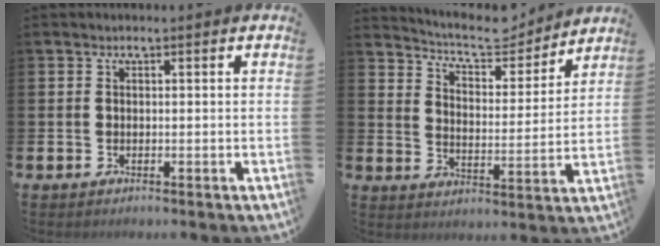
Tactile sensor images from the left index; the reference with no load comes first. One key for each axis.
{"total": 7.5, "fx": 7.0, "fy": 1.9, "fz": 1.8, "tx": -0.055, "ty": -0.052, "tz": 0.119}